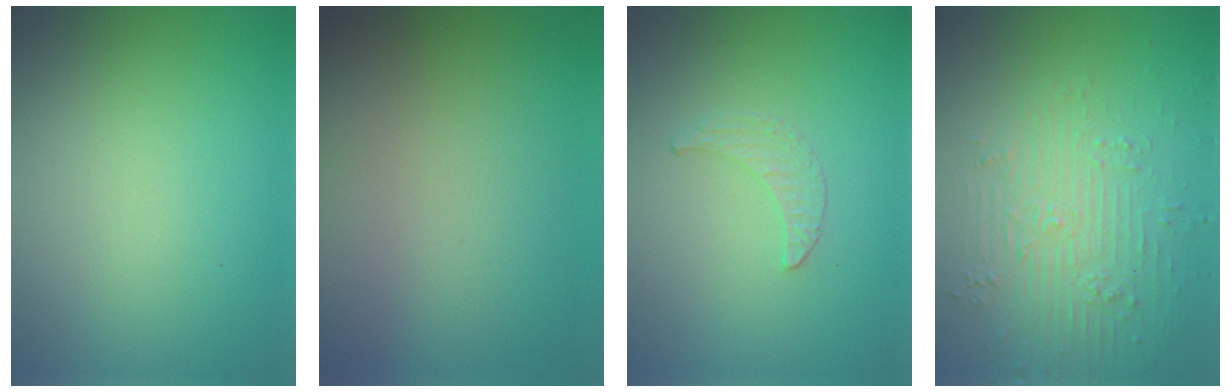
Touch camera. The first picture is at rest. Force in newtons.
{"total": 0.0}
{"total": 0.5, "press": 0.5, "slide": 0.2}
{"total": 4.6, "press": 3.2, "slide": 3.2}